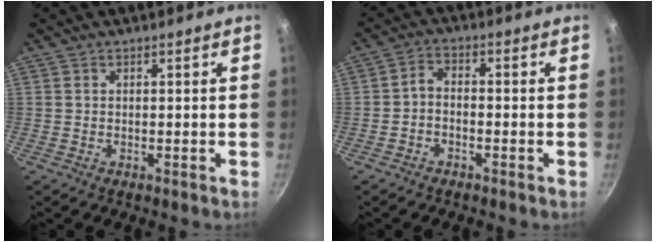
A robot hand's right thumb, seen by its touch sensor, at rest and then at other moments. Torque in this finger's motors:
{"motor_torque": [0.21, -0.58, -0.13, 0.14, 0.06]}